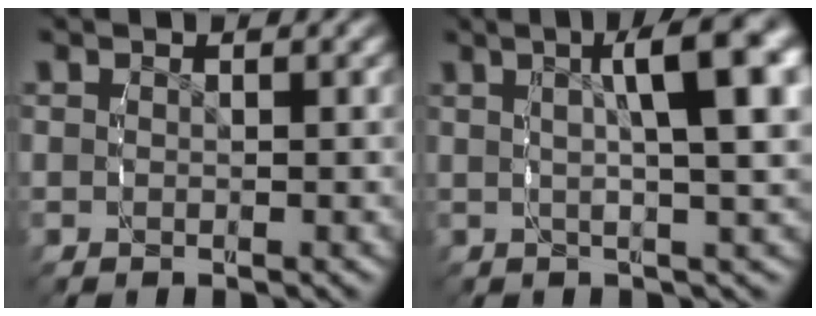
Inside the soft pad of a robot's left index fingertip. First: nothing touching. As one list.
[{"total": 7.1, "force": [2.2, 2.0, 6.5], "torque": [-0.089, 0.019, 0.028]}]